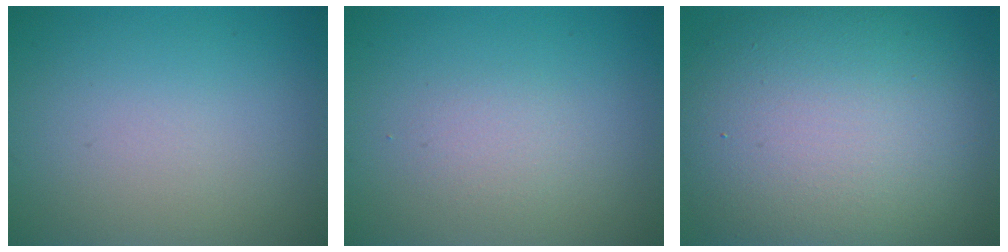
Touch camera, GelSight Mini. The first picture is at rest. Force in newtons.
{"total": 1.3, "press": 1.3, "slide": 0.0}
{"total": 14.1, "press": 14.1, "slide": 1.0}